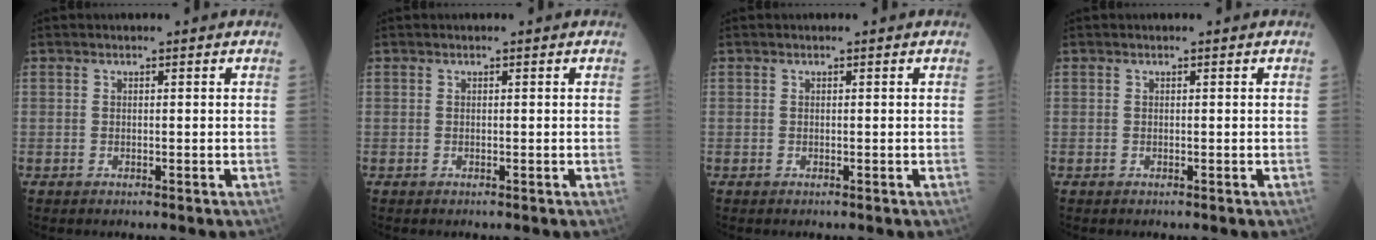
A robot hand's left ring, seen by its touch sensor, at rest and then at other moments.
{"total": 0.0}
{"total": 0.0}
{"total": 0.0}